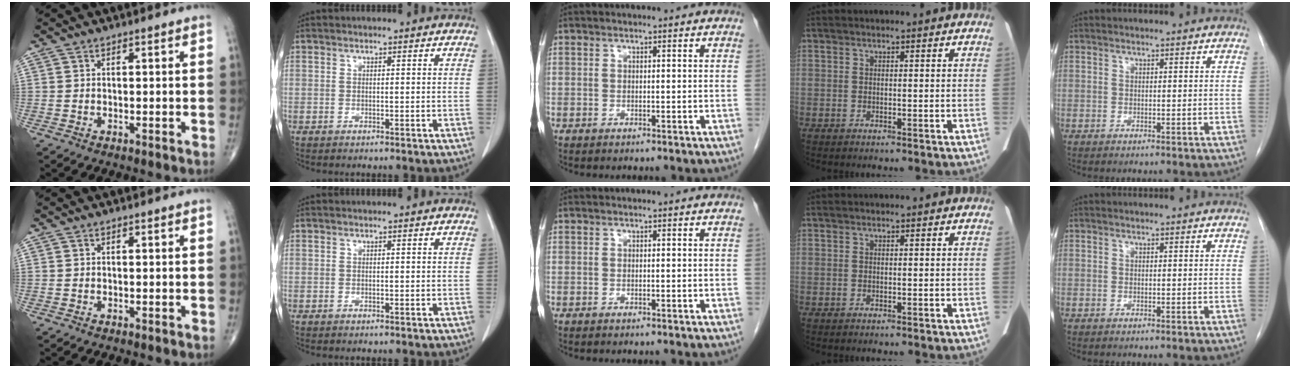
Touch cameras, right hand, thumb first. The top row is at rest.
{}